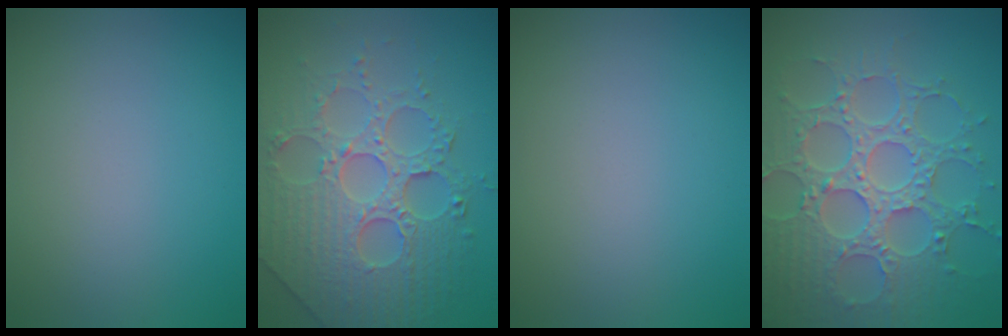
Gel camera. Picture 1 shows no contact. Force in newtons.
{"total": 7.8, "press": 6.0, "slide": 5.0}
{"total": 0.0}
{"total": 7.7, "press": 6.2, "slide": 4.6}